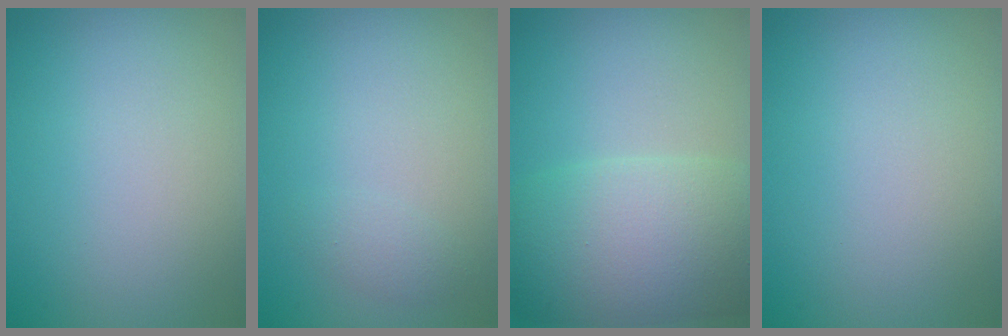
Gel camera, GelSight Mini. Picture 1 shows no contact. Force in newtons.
{"total": 1.1, "press": 1.1, "slide": 0.1}
{"total": 9.8, "press": 9.8, "slide": 0.5}
{"total": 0.0}